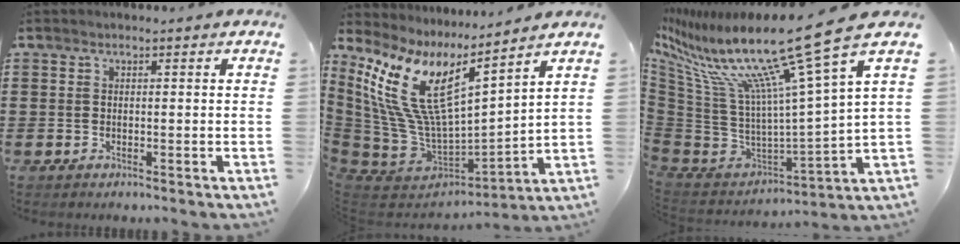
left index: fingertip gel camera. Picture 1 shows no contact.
{"total": 13.5, "force": [6.2, 5.3, 10.8], "torque": [-0.261, -0.045, 0.103]}
{"total": 18.4, "force": [11.8, 1.9, 14.0], "torque": [-0.283, -0.090, 0.177]}